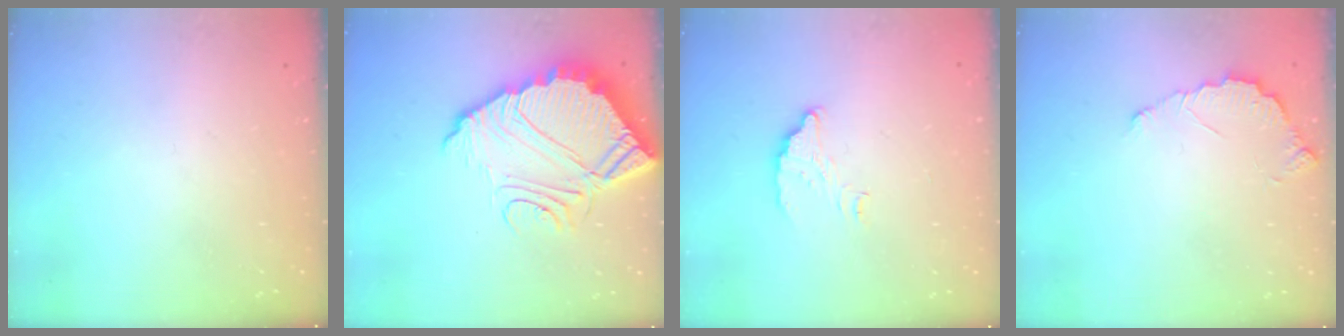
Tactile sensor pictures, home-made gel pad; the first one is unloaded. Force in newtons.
{"total": 14.3, "press": 14.3, "slide": 1.1}
{"total": 4.0, "press": 4.0, "slide": 0.1}
{"total": 4.6, "press": 4.6, "slide": 0.4}